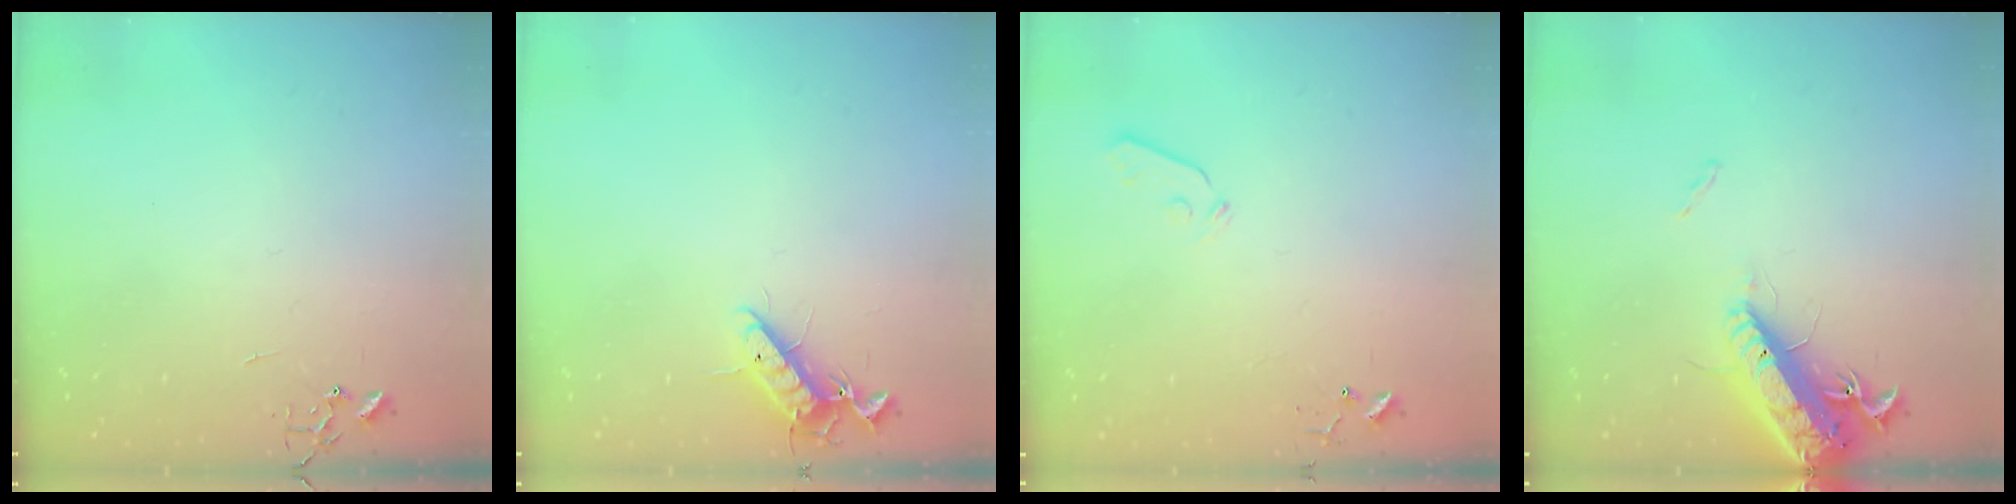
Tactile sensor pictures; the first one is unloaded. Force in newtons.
{"total": 12.1, "press": 11.9, "slide": 2.0}
{"total": 3.6, "press": 3.5, "slide": 0.7}
{"total": 16.7, "press": 16.2, "slide": 4.1}